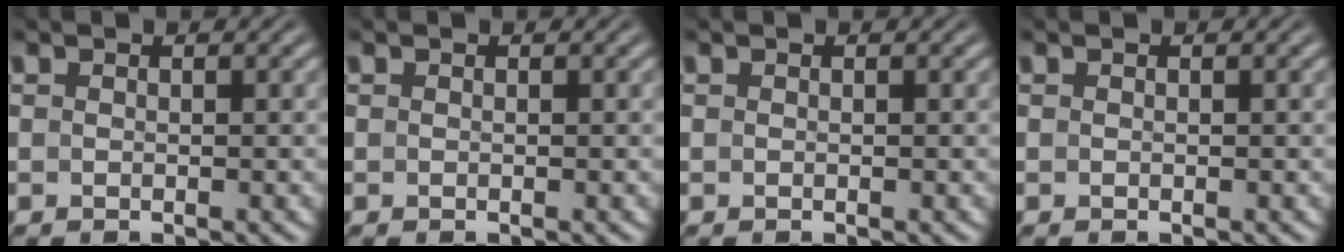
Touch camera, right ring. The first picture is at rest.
{"total": 0.0}
{"total": 0.0}
{"total": 0.0}